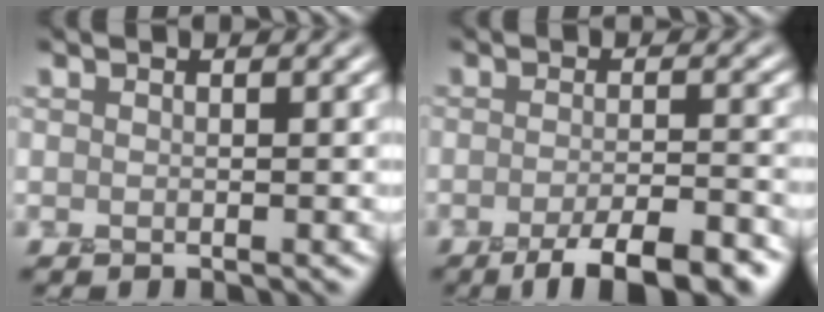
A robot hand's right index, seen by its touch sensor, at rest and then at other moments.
{"total": 6.6, "force": [-4.1, 1.6, 4.8], "torque": [-0.070, -0.003, -0.065]}